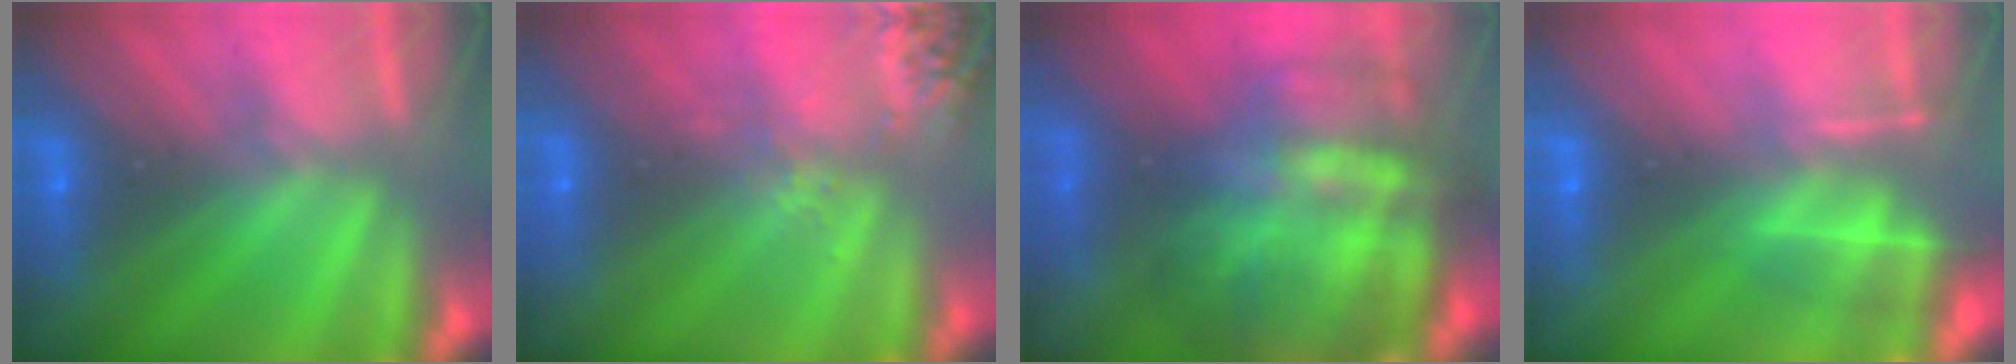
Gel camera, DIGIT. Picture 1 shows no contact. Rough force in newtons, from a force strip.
{"total": 2.6}
{"total": 8.4}
{"total": 4.6}